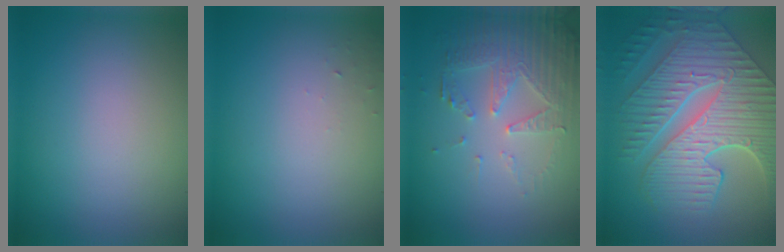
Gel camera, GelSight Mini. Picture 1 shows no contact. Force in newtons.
{"total": 0.6, "press": 0.6, "slide": 0.1}
{"total": 5.3, "press": 3.6, "slide": 4.0}
{"total": 10.0, "press": 7.1, "slide": 7.1}